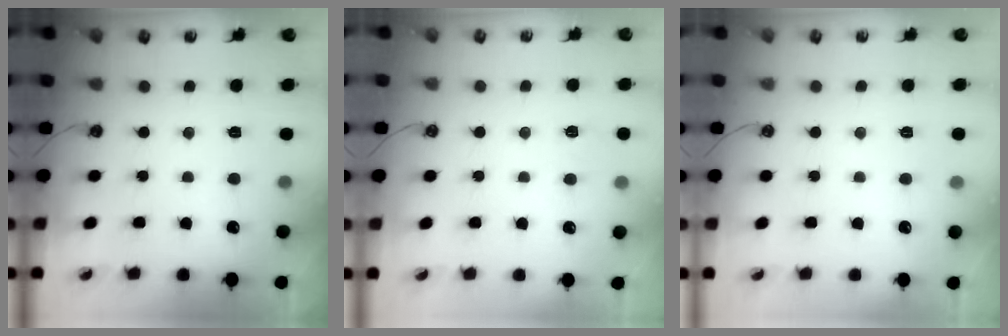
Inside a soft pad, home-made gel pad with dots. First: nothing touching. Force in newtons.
{"total": 2.8, "press": 2.8, "slide": 0.3}
{"total": 0.0}